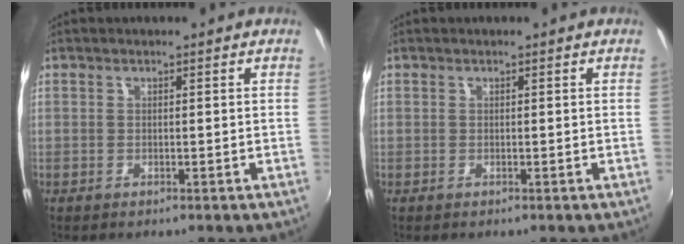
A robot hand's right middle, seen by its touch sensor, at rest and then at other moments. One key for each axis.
{"total": 0.0}